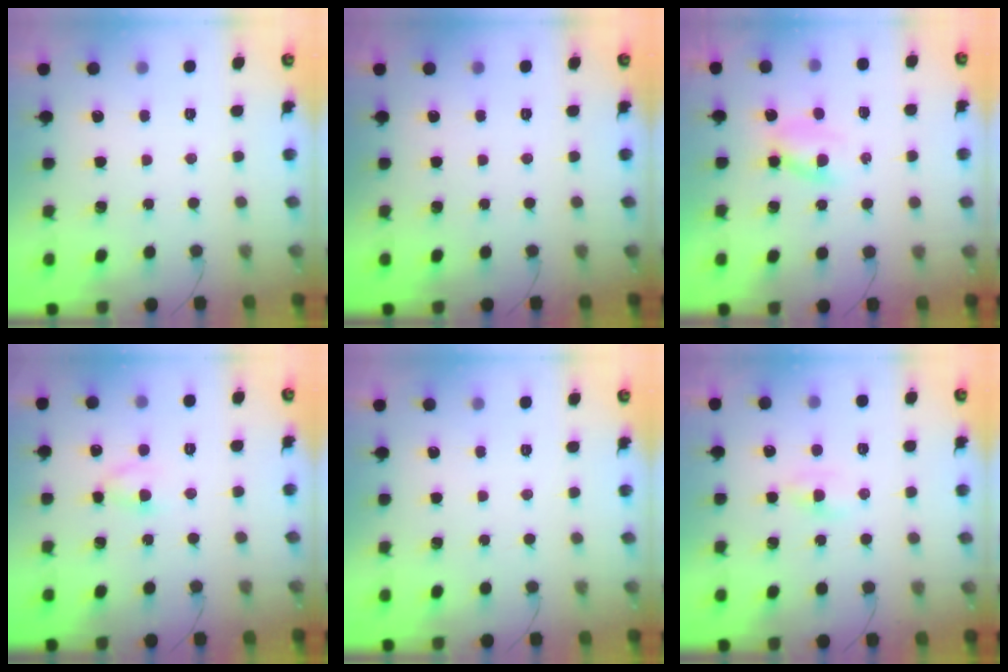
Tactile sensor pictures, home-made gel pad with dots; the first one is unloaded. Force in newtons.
{"total": 0.0}
{"total": 2.6, "press": 2.3, "slide": 1.2}
{"total": 3.5, "press": 3.2, "slide": 1.5}
{"total": 0.0}
{"total": 1.2, "press": 1.0, "slide": 0.6}